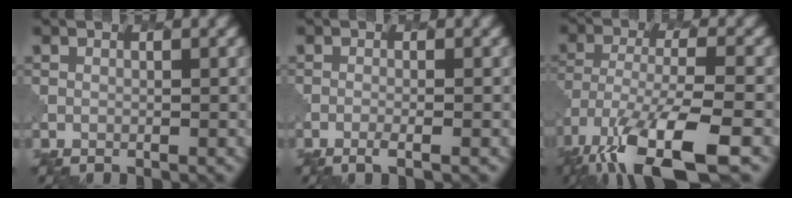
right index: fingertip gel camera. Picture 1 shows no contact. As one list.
[{"total": 1.4, "force": [-0.7, 0.3, 1.2], "torque": [-0.017, 0.001, -0.019]}, {"total": 12.0, "force": [-7.5, 4.0, 8.5], "torque": [-0.181, -0.029, -0.130]}]